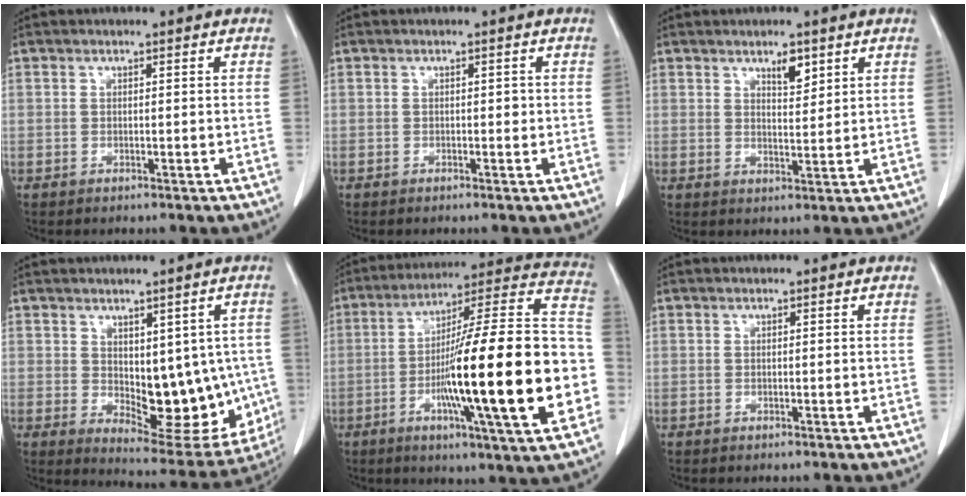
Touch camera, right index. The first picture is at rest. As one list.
[{"total": 0.7, "force": [0.0, 0.4, 0.5], "torque": [-0.004, 0.003, 0.000]}, {"total": 3.5, "force": [2.4, 1.2, 2.4], "torque": [-0.038, -0.004, 0.040]}, {"total": 13.9, "force": [-0.7, 6.7, 12.1], "torque": [-0.141, -0.009, 0.014]}, {"total": 28.4, "force": [-5.7, 1.6, 27.8], "torque": [-0.365, -0.001, -0.103]}, {"total": 0.0}]